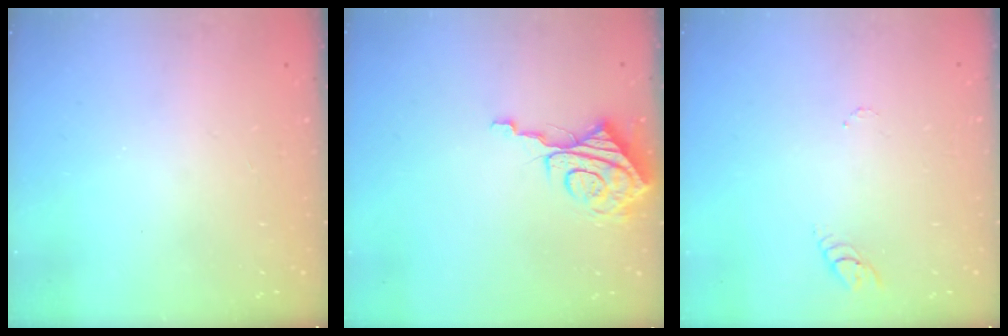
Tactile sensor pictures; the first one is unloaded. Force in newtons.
{"total": 9.8, "press": 9.7, "slide": 1.1}
{"total": 2.9, "press": 2.9, "slide": 0.4}